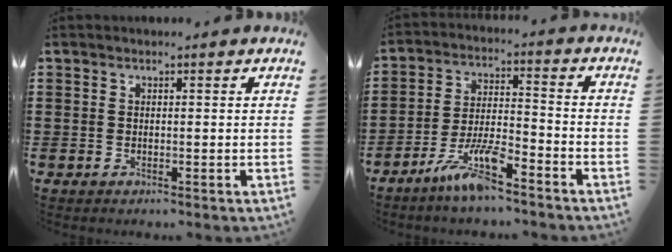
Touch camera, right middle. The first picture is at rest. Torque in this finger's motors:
{"motor_torque": [2.14, 0.00, 0.58, 0.21]}